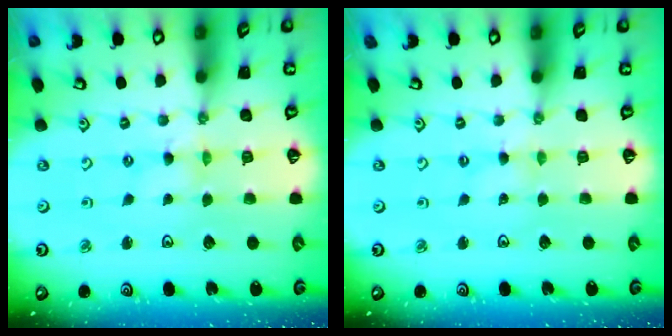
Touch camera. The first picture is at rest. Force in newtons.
{"total": 0.7, "press": 0.7, "slide": 0.2}